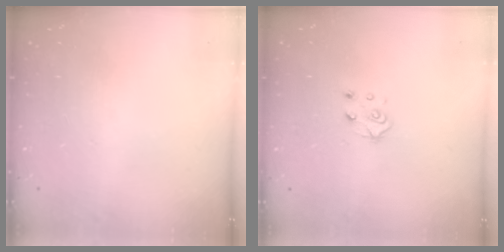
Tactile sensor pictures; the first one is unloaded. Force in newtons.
{"total": 4.3, "press": 4.3, "slide": 0.5}